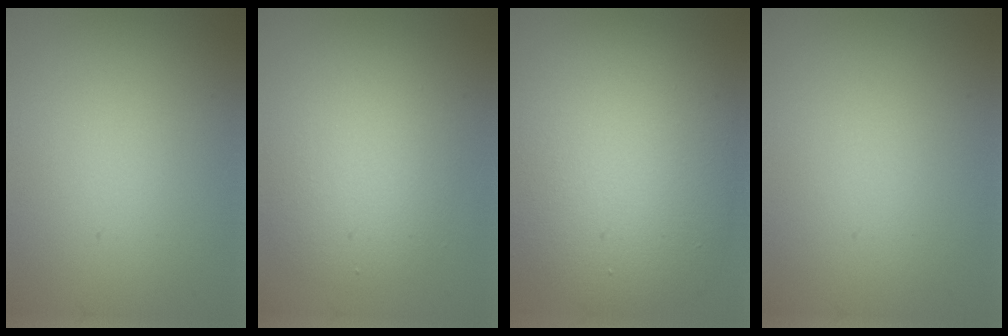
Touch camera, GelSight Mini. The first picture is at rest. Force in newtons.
{"total": 4.3, "press": 4.3, "slide": 0.3}
{"total": 12.3, "press": 12.3, "slide": 0.9}
{"total": 1.6, "press": 1.6, "slide": 0.0}